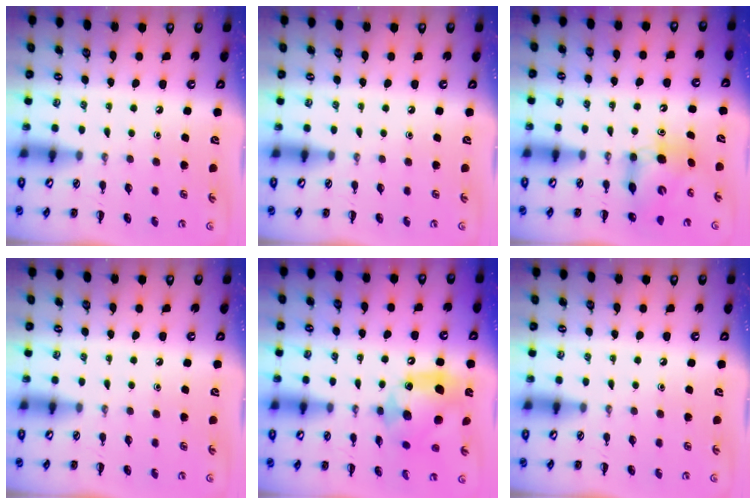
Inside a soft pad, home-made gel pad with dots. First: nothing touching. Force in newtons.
{"total": 0.0}
{"total": 6.8, "press": 6.7, "slide": 1.2}
{"total": 0.0}
{"total": 12.9, "press": 12.8, "slide": 2.1}
{"total": 0.0}